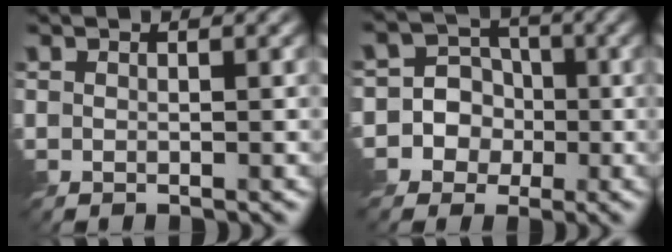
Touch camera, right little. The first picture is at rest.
{"total": 6.4, "force": [-1.7, 6.1, 1.1], "torque": [-0.004, 0.027, -0.062]}